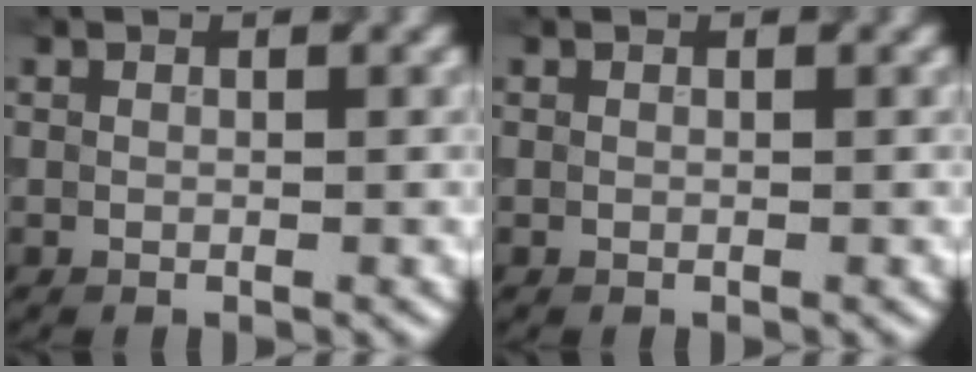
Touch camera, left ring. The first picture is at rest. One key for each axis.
{"total": 0.0}